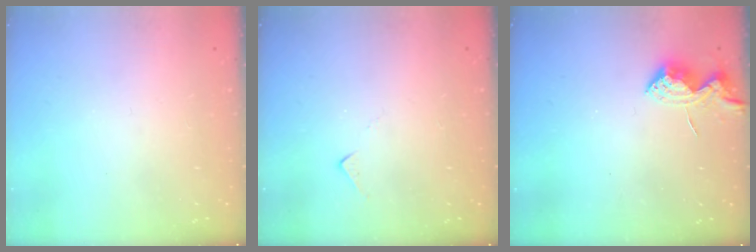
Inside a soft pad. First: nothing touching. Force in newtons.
{"total": 4.8, "press": 4.8, "slide": 0.6}
{"total": 8.6, "press": 8.6, "slide": 1.0}